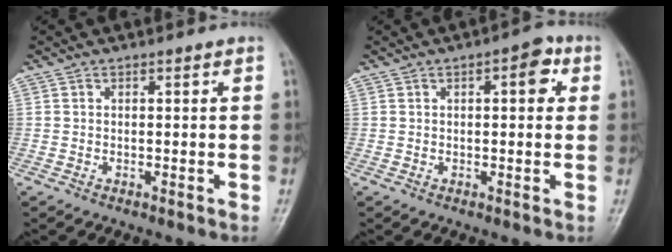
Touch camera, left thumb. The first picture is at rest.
{"total": 4.5, "force": [1.3, 2.1, 3.8], "torque": [-0.034, 0.005, 0.008]}